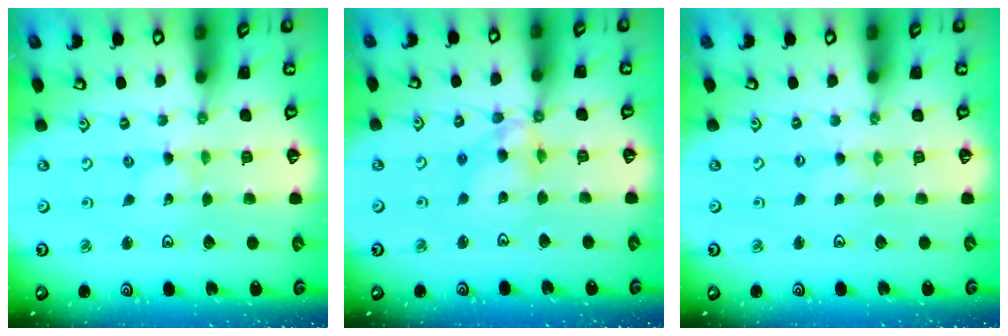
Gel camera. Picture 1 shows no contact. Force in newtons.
{"total": 9.6, "press": 9.6, "slide": 1.0}
{"total": 1.2, "press": 1.2, "slide": 0.3}